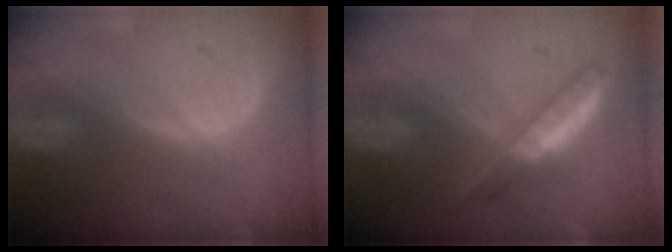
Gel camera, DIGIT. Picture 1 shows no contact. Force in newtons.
{"total": 4.5, "press": 4.4, "slide": 0.9}